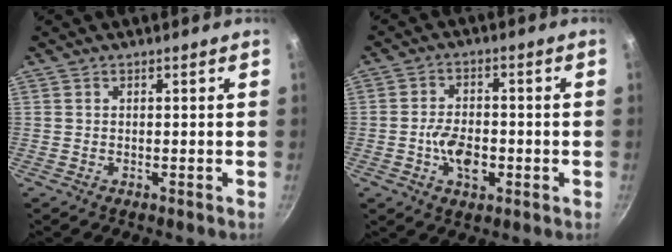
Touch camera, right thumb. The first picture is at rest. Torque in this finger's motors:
{"motor_torque": [0.95, 0.83, -0.15, -0.10, 0.01]}